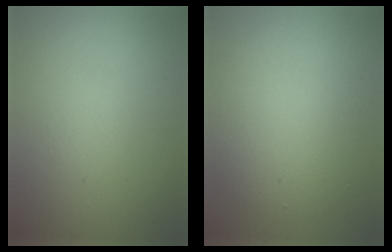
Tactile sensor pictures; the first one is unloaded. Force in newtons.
{"total": 5.1, "press": 5.0, "slide": 0.4}